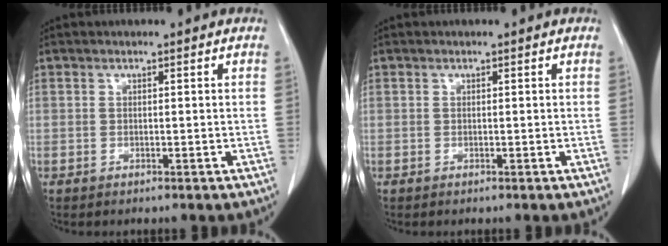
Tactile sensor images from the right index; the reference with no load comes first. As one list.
[{"total": 0.0}]